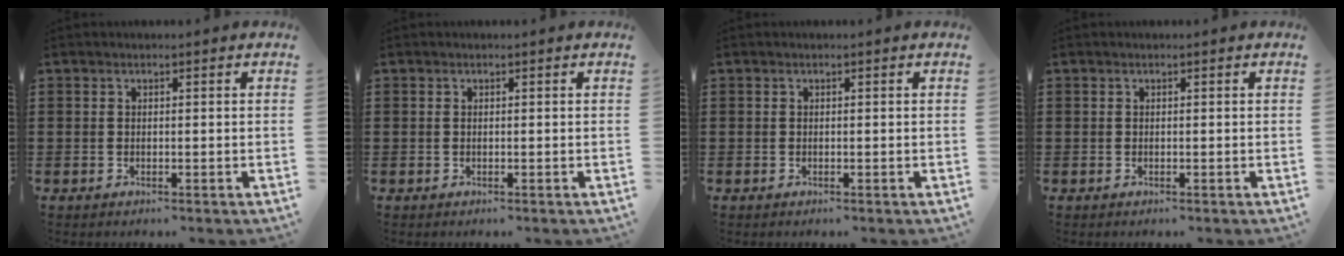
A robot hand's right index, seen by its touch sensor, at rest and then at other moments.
{"total": 0.0}
{"total": 0.0}
{"total": 0.0}